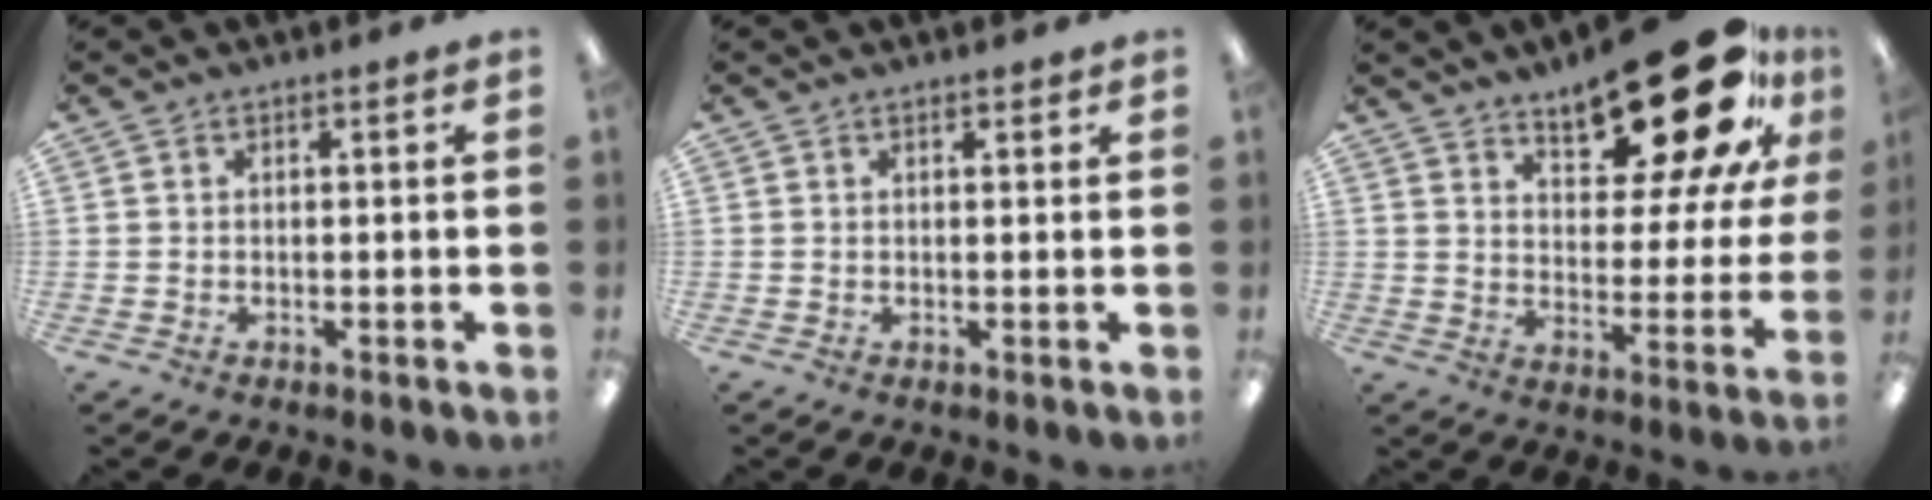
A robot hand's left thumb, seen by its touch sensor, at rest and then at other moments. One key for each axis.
{"total": 0.9, "fx": 0.8, "fy": 0.3, "fz": 0.4, "tx": -0.001, "ty": -0.003, "tz": 0.012}
{"total": 23.1, "fx": 16.0, "fy": 8.4, "fz": 14.4, "tx": -0.191, "ty": -0.104, "tz": 0.260}